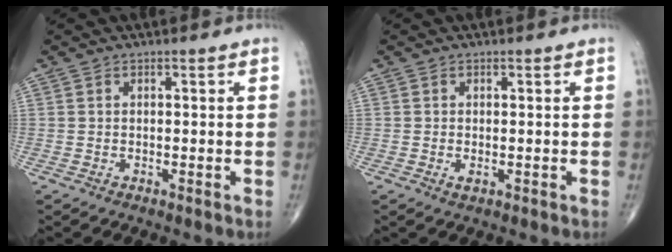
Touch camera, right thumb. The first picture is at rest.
{"total": 1.1, "force": [-0.3, 0.5, 0.9], "torque": [-0.016, -0.003, -0.005]}